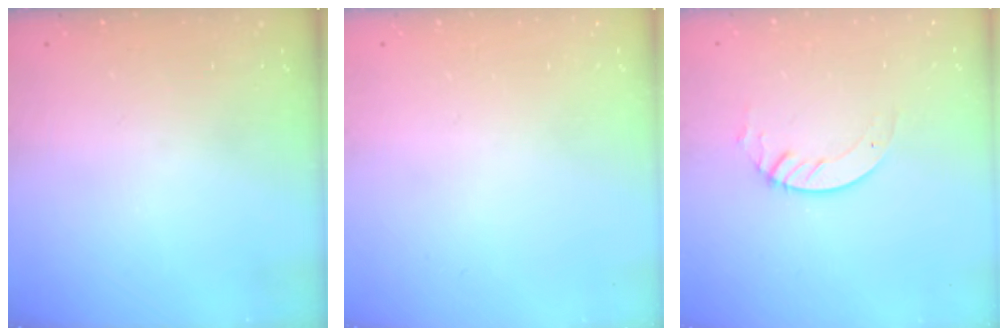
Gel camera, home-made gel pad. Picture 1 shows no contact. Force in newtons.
{"total": 0.0}
{"total": 3.6, "press": 3.6, "slide": 0.3}